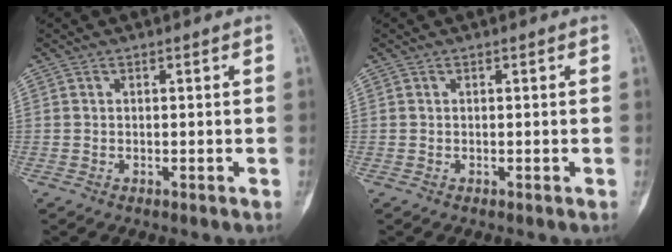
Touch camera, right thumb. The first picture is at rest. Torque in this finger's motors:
{"motor_torque": [-0.04, 0.04, -0.01, 0.01, -0.01]}